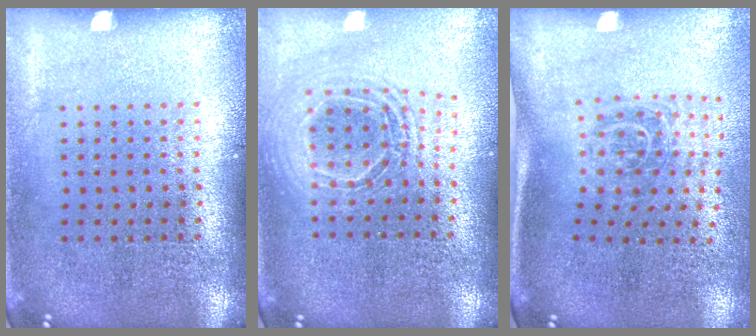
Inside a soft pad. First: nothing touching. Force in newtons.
{"total": 1.8, "press": 1.4, "slide": 1.0}
{"total": 1.8, "press": 1.2, "slide": 1.3}